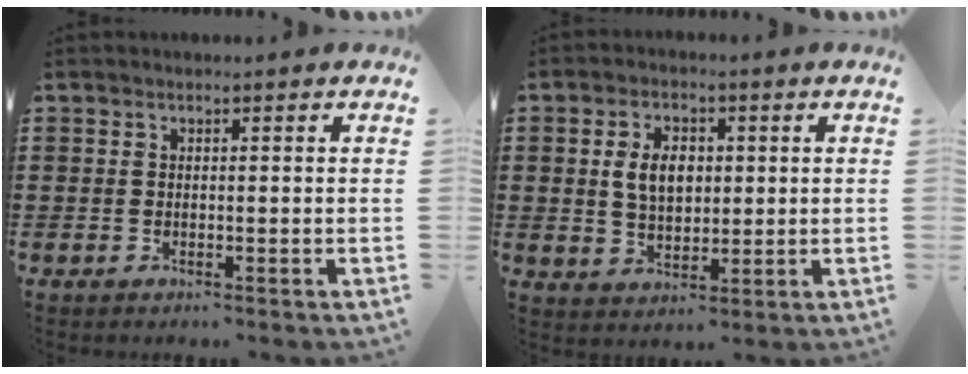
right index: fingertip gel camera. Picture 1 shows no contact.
{"total": 5.5, "force": [0.7, 3.5, 4.2], "torque": [-0.082, 0.004, 0.003]}